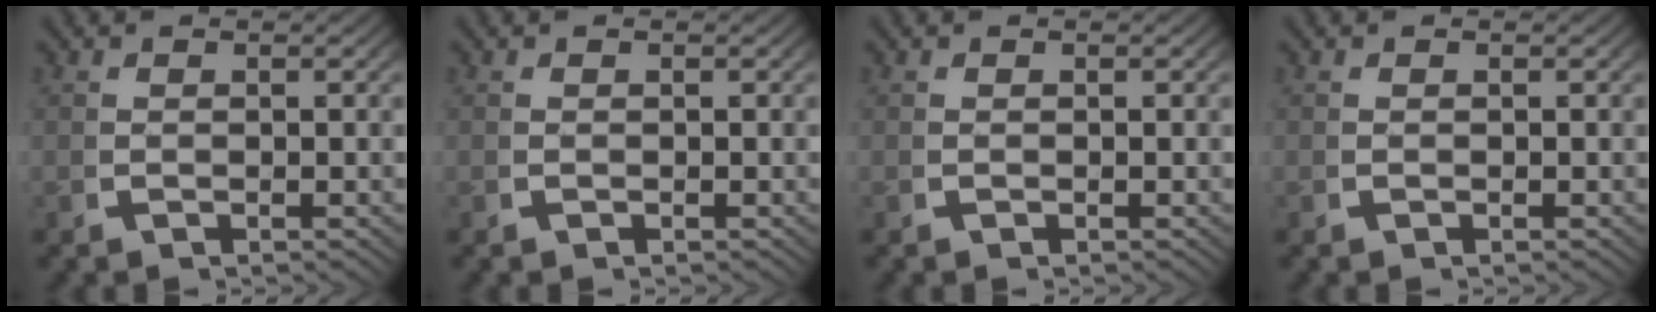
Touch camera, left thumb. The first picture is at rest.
{"total": 0.0}
{"total": 0.0}
{"total": 0.0}